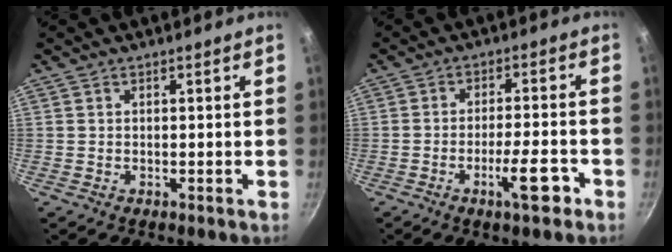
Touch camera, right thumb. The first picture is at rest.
{"total": 7.4, "force": [-3.6, 1.8, 6.2], "torque": [-0.083, 0.023, -0.056]}